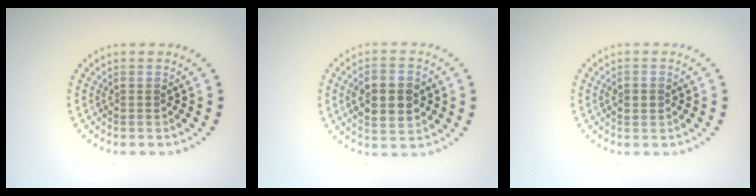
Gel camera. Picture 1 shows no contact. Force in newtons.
{"total": 5.5, "press": 5.5, "slide": 0.3}
{"total": 1.8, "press": 1.8, "slide": 0.2}